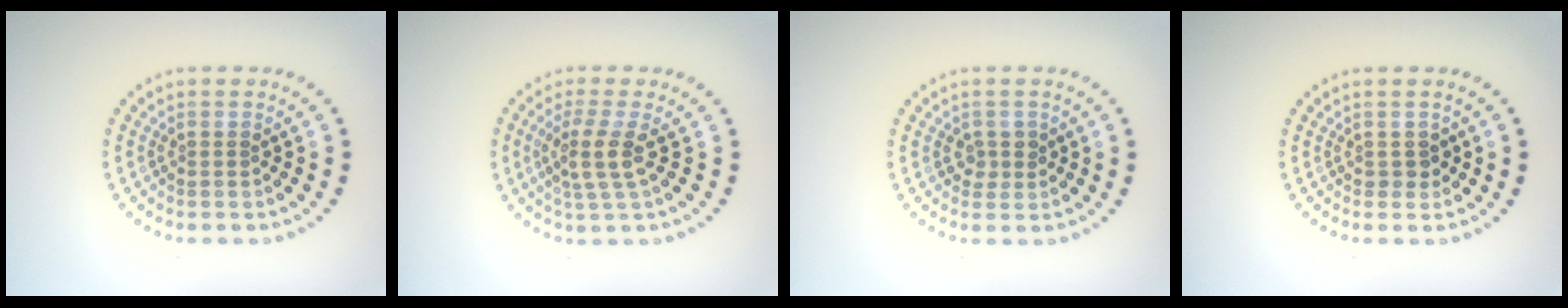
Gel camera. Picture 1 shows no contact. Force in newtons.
{"total": 3.1, "press": 2.4, "slide": 1.9}
{"total": 1.4, "press": 1.3, "slide": 0.5}
{"total": 1.1, "press": 1.0, "slide": 0.5}